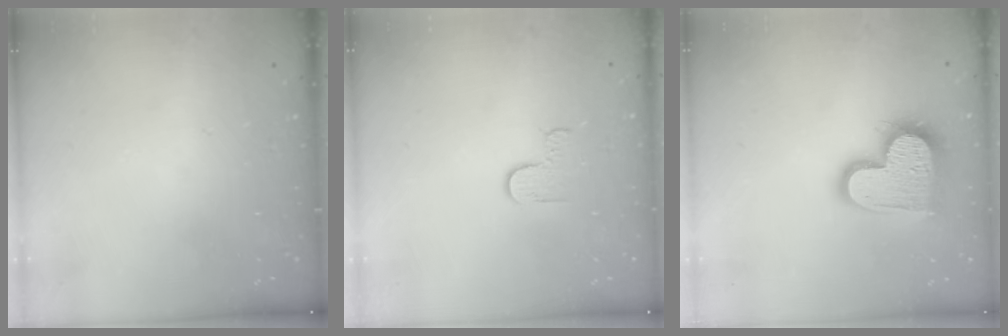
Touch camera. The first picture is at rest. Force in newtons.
{"total": 2.7, "press": 2.6, "slide": 0.4}
{"total": 16.7, "press": 16.7, "slide": 1.0}